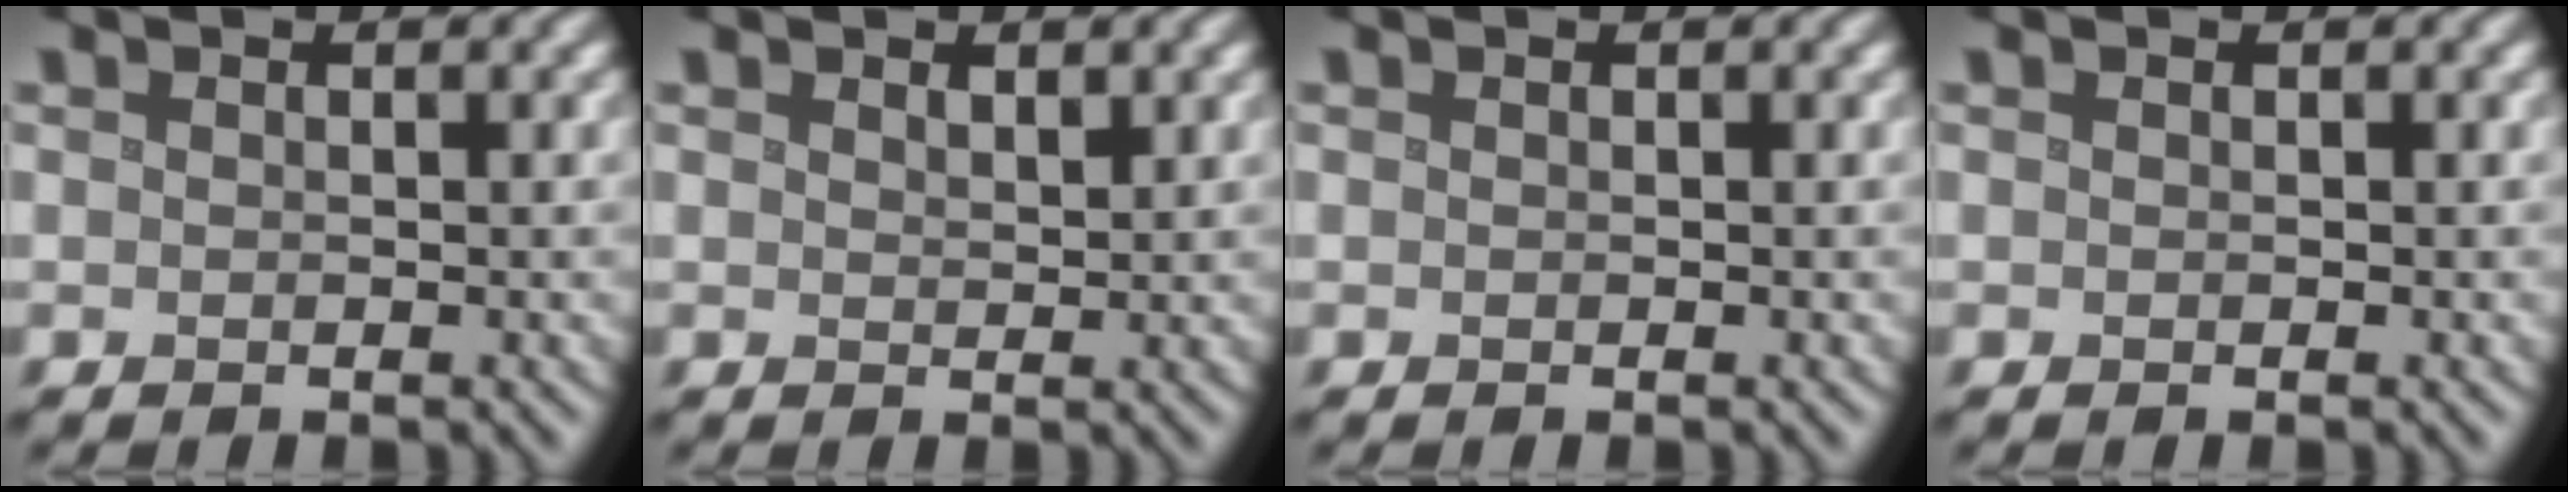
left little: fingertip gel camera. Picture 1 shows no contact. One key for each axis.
{"total": 1.2, "fx": 0.7, "fy": 0.6, "fz": 0.7, "tx": -0.010, "ty": -0.001, "tz": 0.015}
{"total": 0.0}
{"total": 0.0}